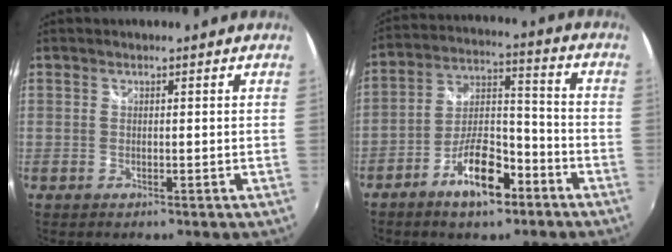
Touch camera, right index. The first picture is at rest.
{"total": 11.6, "force": [-6.8, 4.6, 8.2], "torque": [-0.148, 0.025, -0.109]}